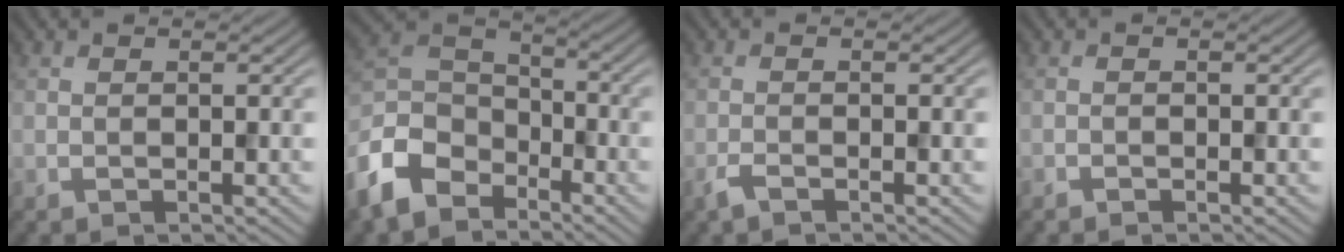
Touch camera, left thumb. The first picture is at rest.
{"total": 10.6, "force": [-7.2, 6.1, 4.8], "torque": [-0.130, -0.011, -0.169]}
{"total": 1.5, "force": [-1.2, 0.2, 0.9], "torque": [-0.022, 0.000, -0.028]}
{"total": 0.6, "force": [-0.6, 0.0, 0.0], "torque": [0.002, -0.001, -0.011]}